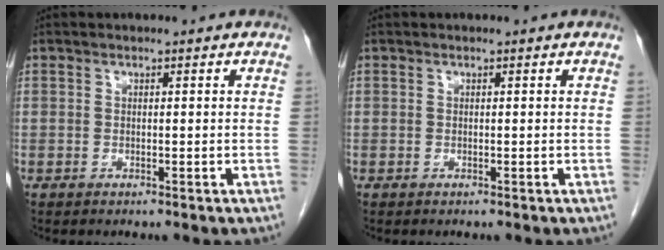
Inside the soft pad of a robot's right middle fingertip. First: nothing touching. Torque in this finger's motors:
{"motor_torque": [-0.02, 0.02, 0.00, 0.00]}